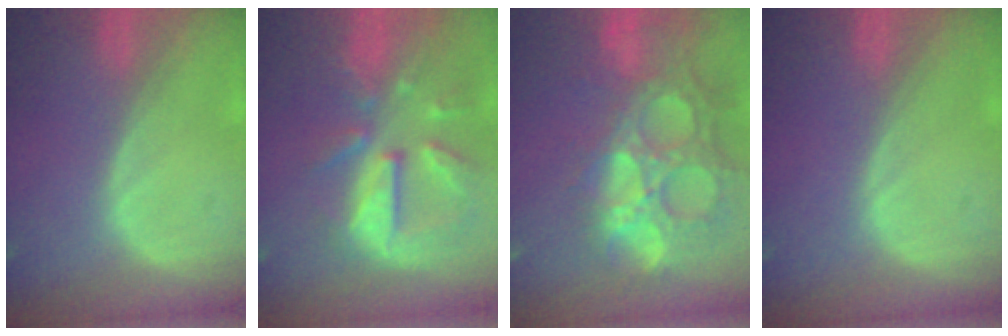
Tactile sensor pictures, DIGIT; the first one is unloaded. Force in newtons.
{"total": 10.7, "press": 9.5, "slide": 5.0}
{"total": 14.7, "press": 12.2, "slide": 8.2}
{"total": 0.0}